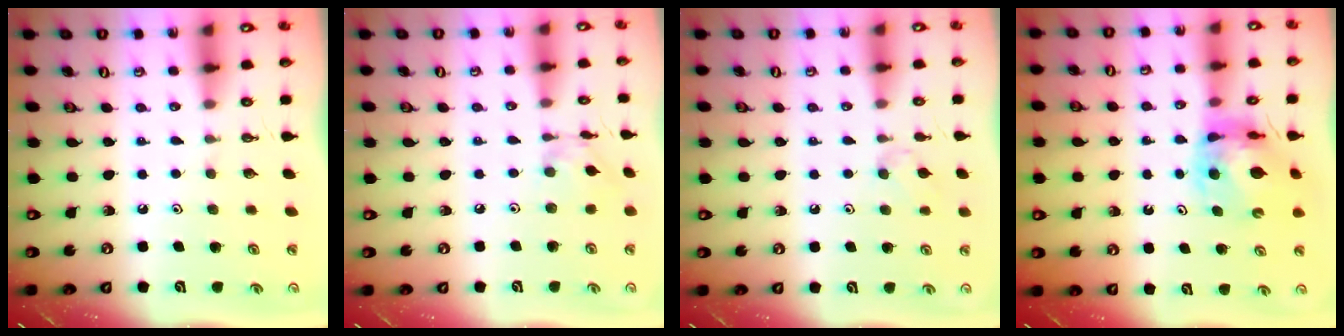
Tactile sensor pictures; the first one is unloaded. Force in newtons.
{"total": 3.8, "press": 3.8, "slide": 0.1}
{"total": 5.0, "press": 4.9, "slide": 0.9}
{"total": 12.2, "press": 12.1, "slide": 1.4}